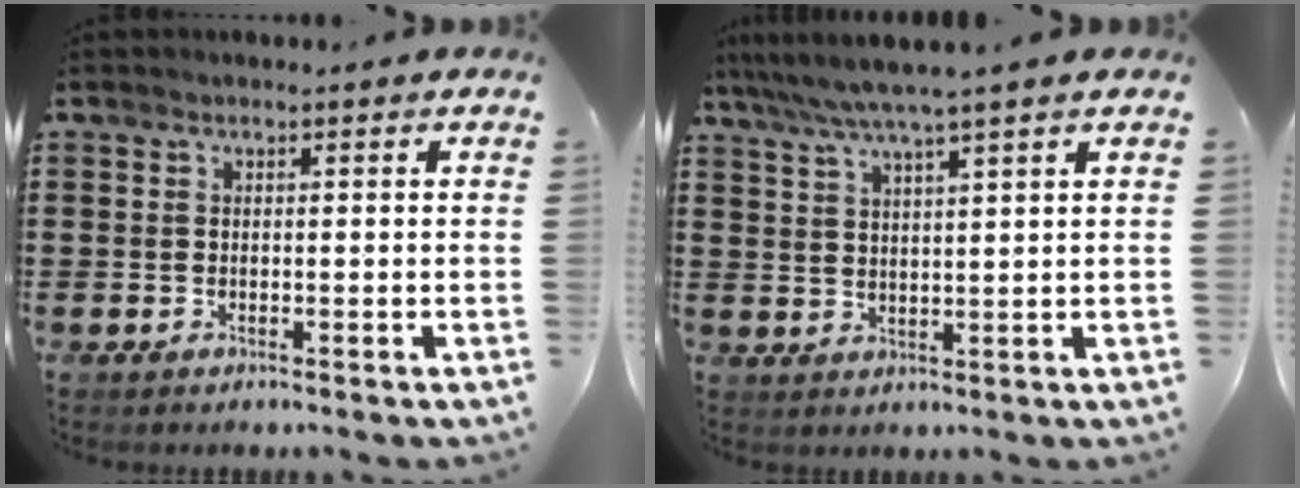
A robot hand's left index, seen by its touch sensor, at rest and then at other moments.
{"total": 4.5, "force": [3.5, -0.6, 2.7], "torque": [-0.062, -0.015, 0.059]}